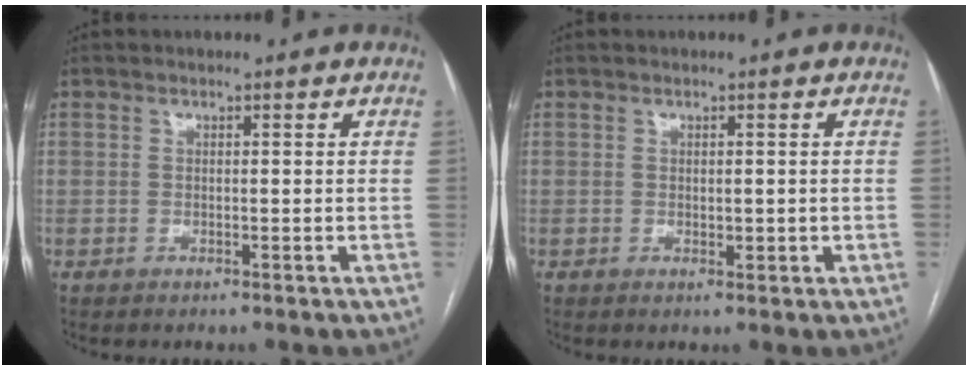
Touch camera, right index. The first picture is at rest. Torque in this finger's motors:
{"motor_torque": [-0.15, -0.03, 0.03, 0.00]}